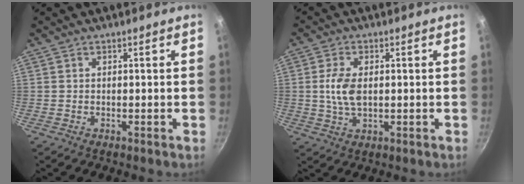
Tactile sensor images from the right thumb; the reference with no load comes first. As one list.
[{"total": 6.1, "force": [0.4, 3.4, 5.0], "torque": [-0.101, 0.002, 0.007]}]